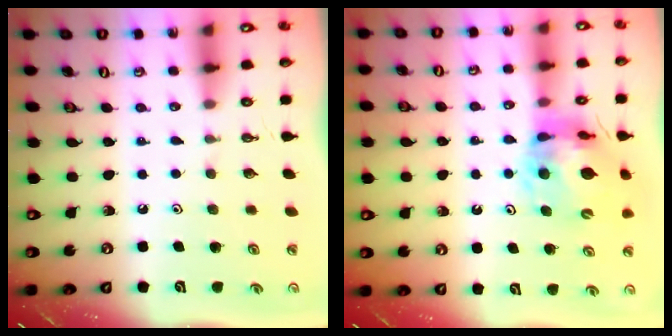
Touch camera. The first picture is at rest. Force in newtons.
{"total": 14.8, "press": 14.7, "slide": 1.7}